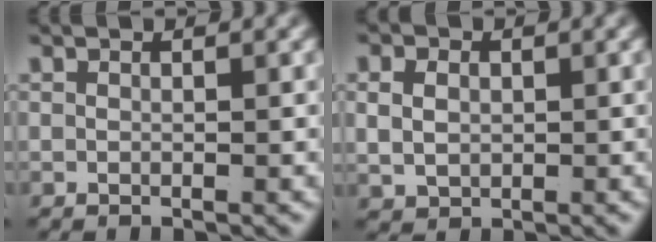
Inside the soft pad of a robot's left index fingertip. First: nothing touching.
{"total": 2.6, "force": [0.4, 2.1, 1.5], "torque": [-0.031, -0.009, 0.020]}